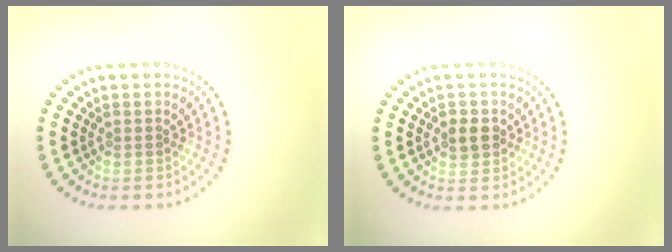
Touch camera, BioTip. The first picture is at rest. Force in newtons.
{"total": 1.8, "press": 1.7, "slide": 0.5}